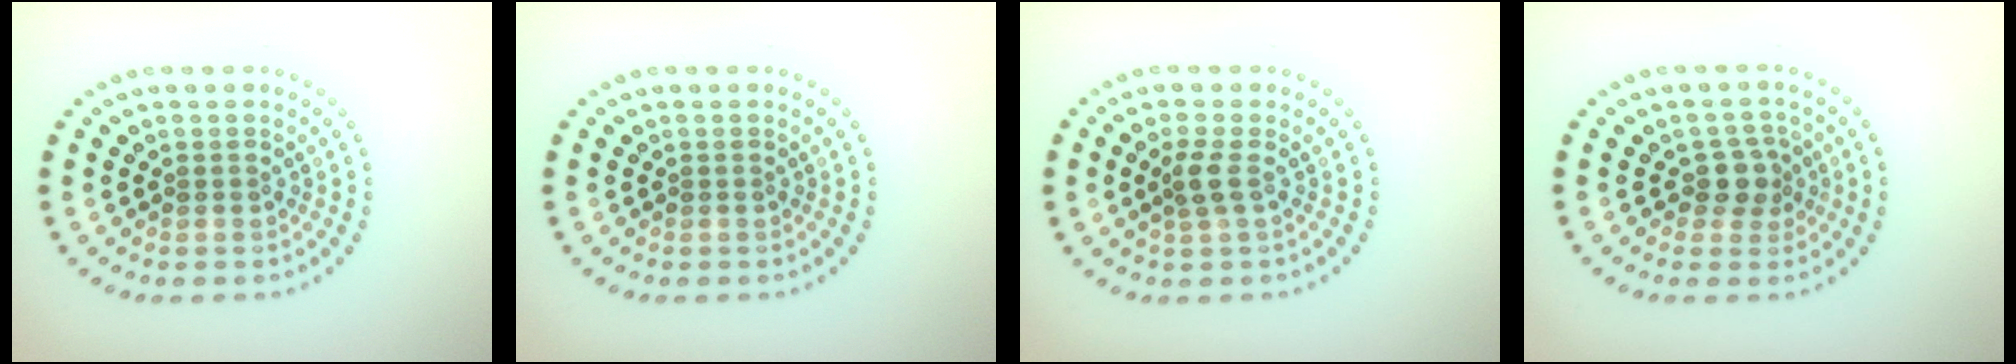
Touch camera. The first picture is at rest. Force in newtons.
{"total": 0.0}
{"total": 1.5, "press": 1.2, "slide": 0.9}
{"total": 2.3, "press": 2.0, "slide": 1.2}